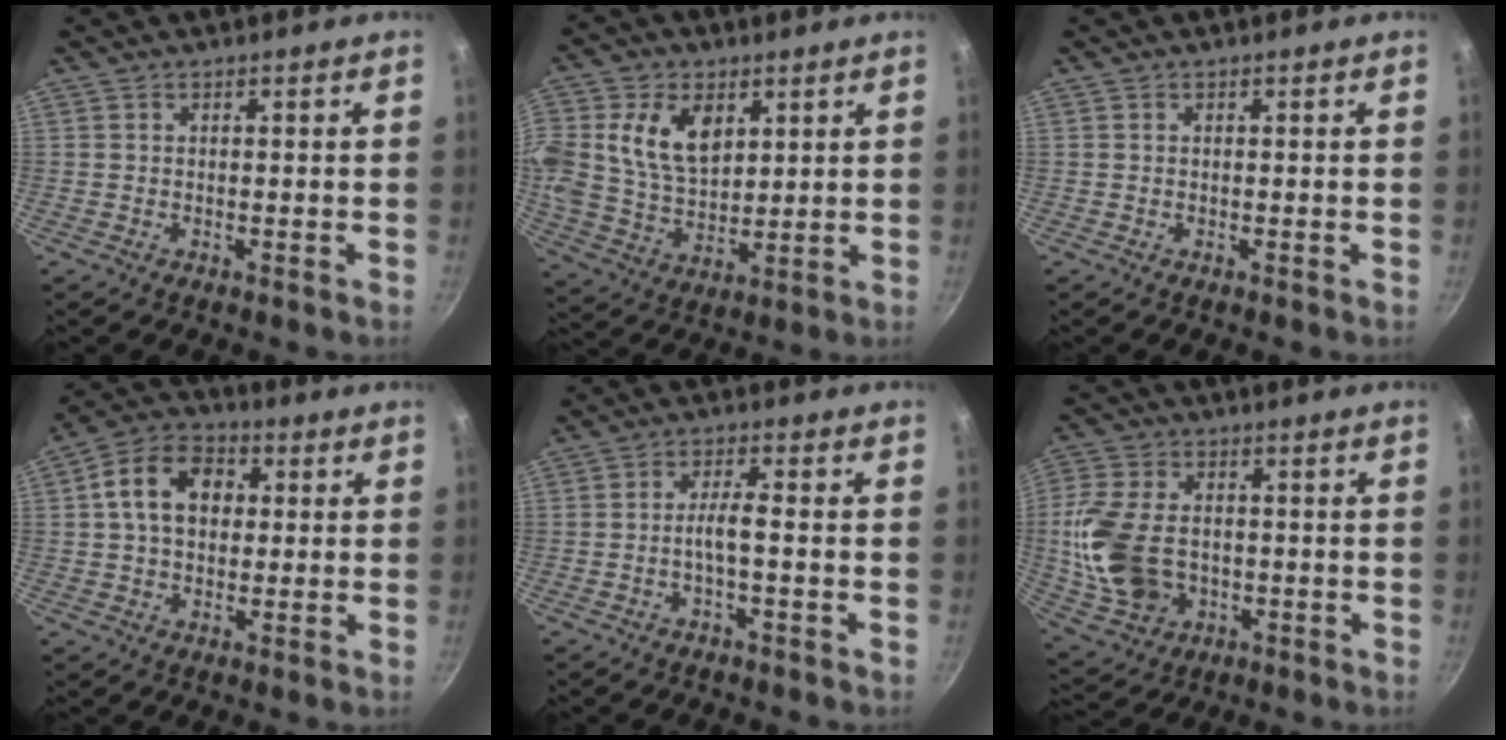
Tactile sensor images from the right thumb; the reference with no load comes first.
{"total": 14.1, "force": [4.3, 9.7, 9.2], "torque": [-0.158, -0.016, 0.083]}
{"total": 0.0}
{"total": 11.8, "force": [1.9, 8.6, 7.8], "torque": [-0.106, 0.022, 0.015]}
{"total": 4.1, "force": [-1.3, 0.8, 3.8], "torque": [-0.082, 0.021, -0.028]}
{"total": 15.5, "force": [-1.2, 11.1, 10.7], "torque": [-0.211, 0.010, -0.014]}